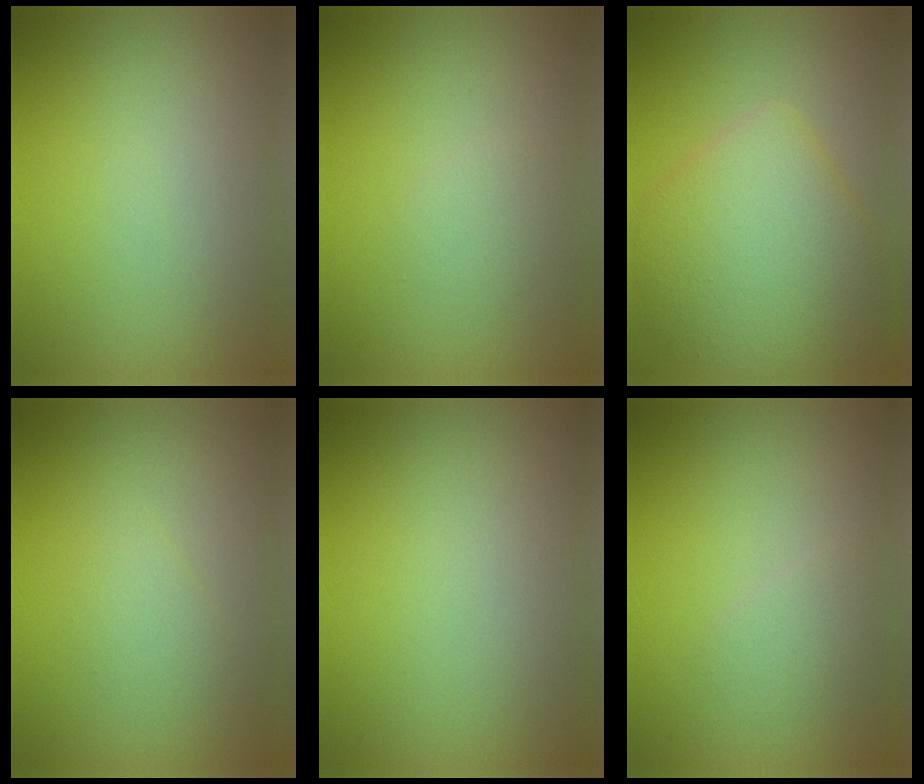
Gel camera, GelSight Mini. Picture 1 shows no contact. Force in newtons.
{"total": 1.1, "press": 1.1, "slide": 0.1}
{"total": 7.7, "press": 7.7, "slide": 0.3}
{"total": 1.4, "press": 1.4, "slide": 0.0}
{"total": 0.0}
{"total": 1.3, "press": 1.3, "slide": 0.0}